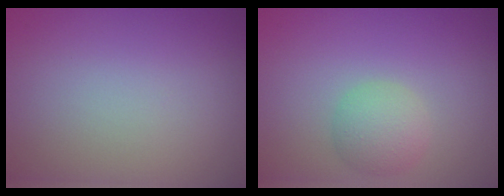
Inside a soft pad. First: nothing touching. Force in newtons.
{"total": 2.8, "press": 2.8, "slide": 0.2}